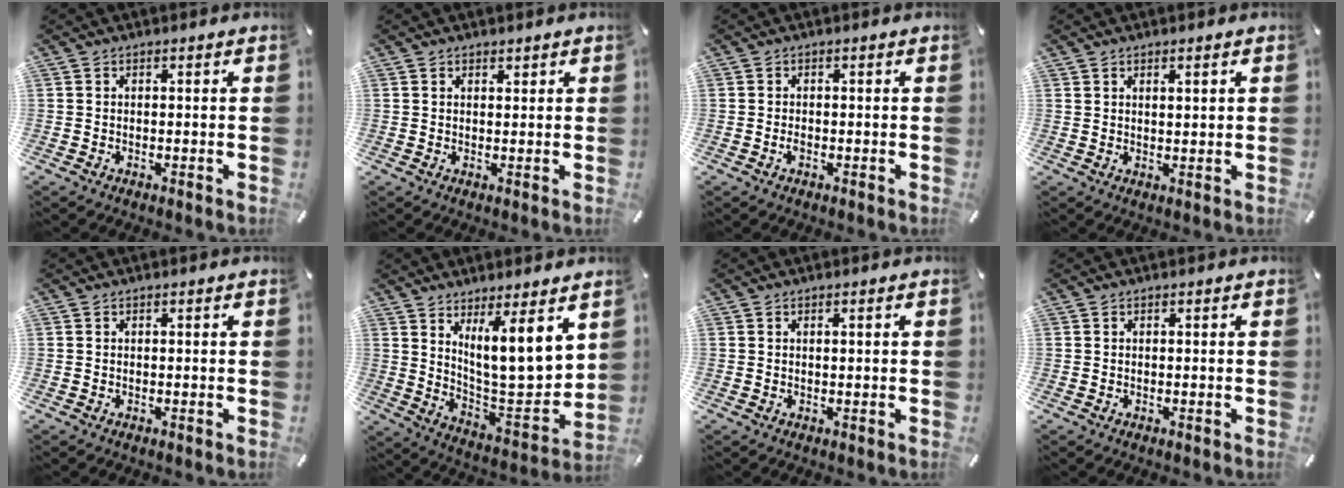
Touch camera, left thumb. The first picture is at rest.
{"total": 1.1, "force": [0.8, 0.7, 0.4], "torque": [-0.007, 0.002, 0.015]}
{"total": 1.3, "force": [-0.5, 0.6, 1.0], "torque": [-0.019, 0.001, -0.010]}
{"total": 1.5, "force": [1.2, 0.2, 0.9], "torque": [-0.017, -0.001, 0.021]}
{"total": 0.0}
{"total": 14.1, "force": [7.4, 3.9, 11.3], "torque": [-0.162, -0.058, 0.123]}
{"total": 0.9, "force": [0.3, 0.1, 0.8], "torque": [-0.015, 0.000, 0.004]}
{"total": 0.0}